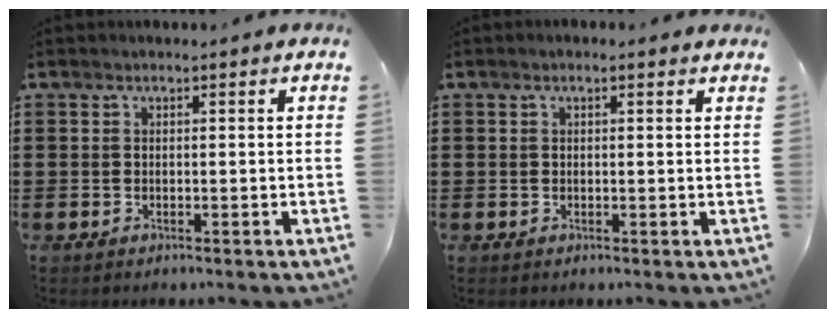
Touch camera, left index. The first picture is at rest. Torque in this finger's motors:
{"motor_torque": [2.15, 0.01, 0.25, 0.04]}